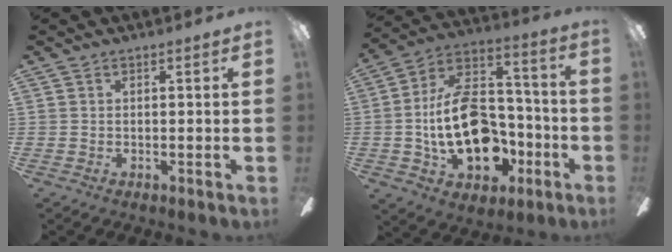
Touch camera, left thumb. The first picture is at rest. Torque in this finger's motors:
{"motor_torque": [2.43, 2.58, 0.53, 0.63, 0.23]}